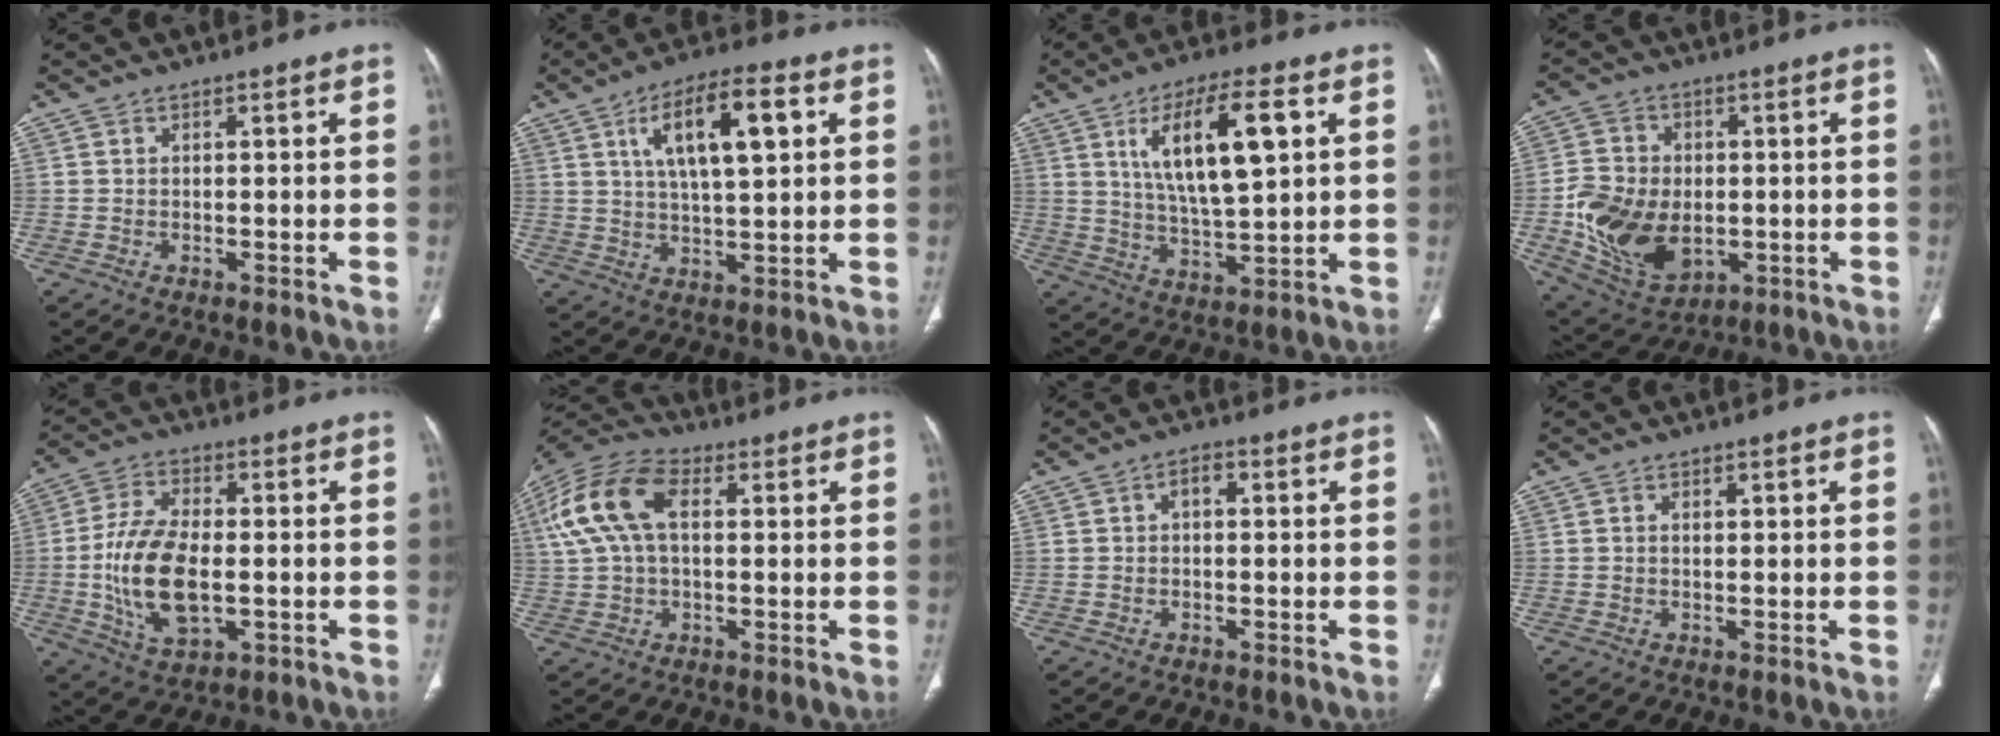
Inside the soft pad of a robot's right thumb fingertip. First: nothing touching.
{"total": 13.1, "force": [4.4, 4.5, 11.5], "torque": [-0.185, 0.000, 0.073]}
{"total": 15.0, "force": [4.8, 4.8, 13.4], "torque": [-0.229, -0.009, 0.087]}
{"total": 15.5, "force": [-2.4, 11.0, 10.6], "torque": [-0.171, -0.001, -0.025]}
{"total": 14.3, "force": [-1.8, 7.3, 12.2], "torque": [-0.240, 0.000, -0.027]}
{"total": 14.1, "force": [3.3, 8.1, 11.0], "torque": [-0.239, 0.033, 0.059]}
{"total": 2.4, "force": [0.3, 1.4, 1.9], "torque": [-0.022, 0.011, -0.001]}
{"total": 0.9, "force": [0.4, 0.5, 0.6], "torque": [-0.014, 0.002, 0.007]}